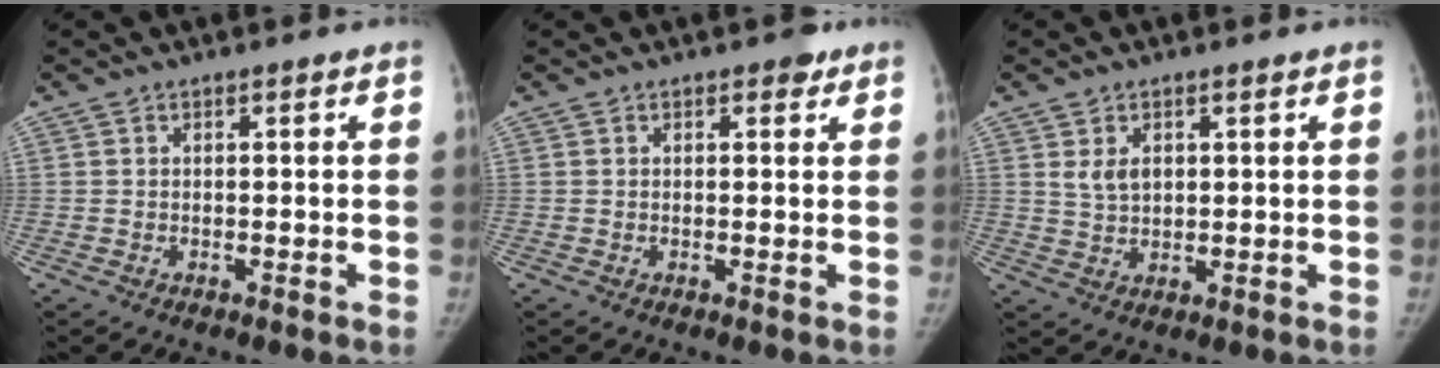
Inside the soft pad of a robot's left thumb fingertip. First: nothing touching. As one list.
[{"total": 1.7, "force": [1.1, 1.1, 0.8], "torque": [0.002, -0.003, 0.009]}, {"total": 3.9, "force": [1.5, 2.4, 2.7], "torque": [-0.041, -0.009, 0.033]}]